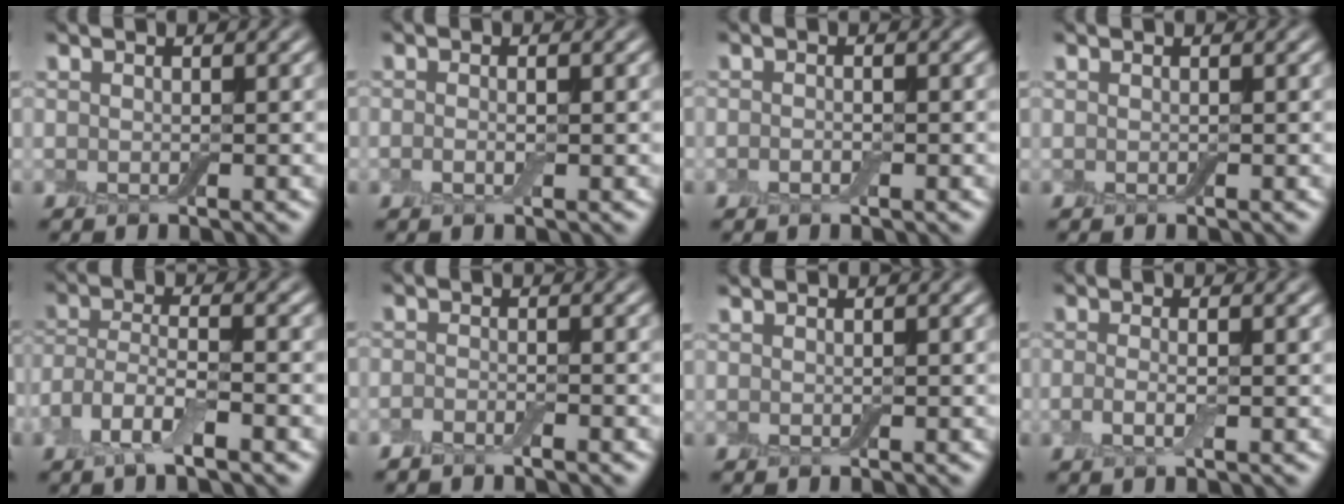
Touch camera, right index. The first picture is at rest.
{"total": 0.7, "force": [-0.2, 0.1, 0.7], "torque": [-0.014, 0.000, -0.007]}
{"total": 0.6, "force": [-0.4, 0.2, 0.4], "torque": [-0.008, 0.002, -0.008]}
{"total": 0.0}
{"total": 4.4, "force": [-2.3, 1.4, 3.4], "torque": [-0.073, -0.002, -0.051]}
{"total": 1.3, "force": [-1.1, 0.2, 0.7], "torque": [-0.015, -0.003, -0.027]}
{"total": 0.0}
{"total": 1.5, "force": [-0.4, 0.4, 1.4], "torque": [-0.033, -0.004, -0.013]}